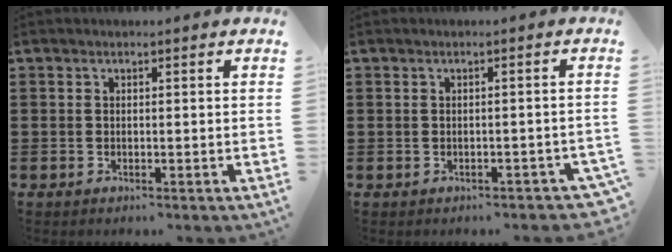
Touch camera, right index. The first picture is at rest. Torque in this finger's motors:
{"motor_torque": [1.14, -0.82, -0.04, -0.21]}